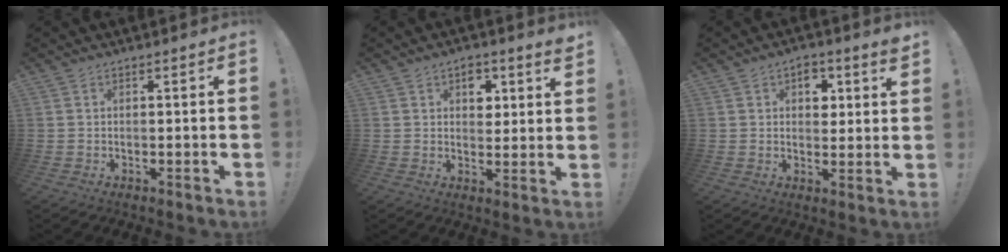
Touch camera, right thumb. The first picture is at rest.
{"total": 5.6, "force": [3.0, 3.7, 2.8], "torque": [-0.022, -0.019, 0.047]}
{"total": 5.7, "force": [2.8, 3.8, 3.3], "torque": [-0.029, -0.017, 0.044]}